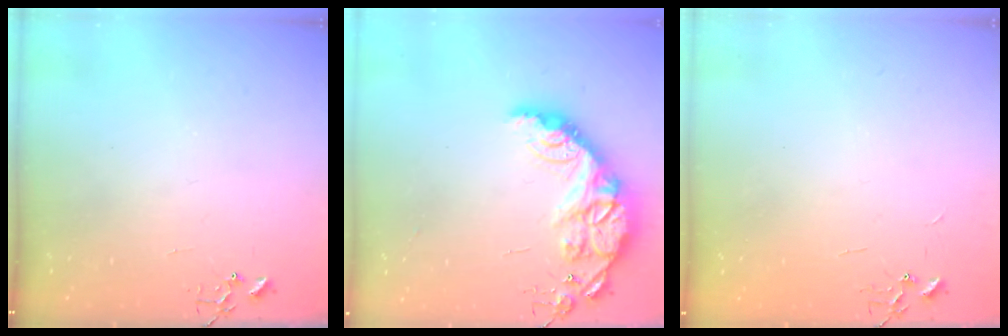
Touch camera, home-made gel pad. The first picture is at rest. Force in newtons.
{"total": 19.4, "press": 19.3, "slide": 1.6}
{"total": 1.9, "press": 1.9, "slide": 0.3}